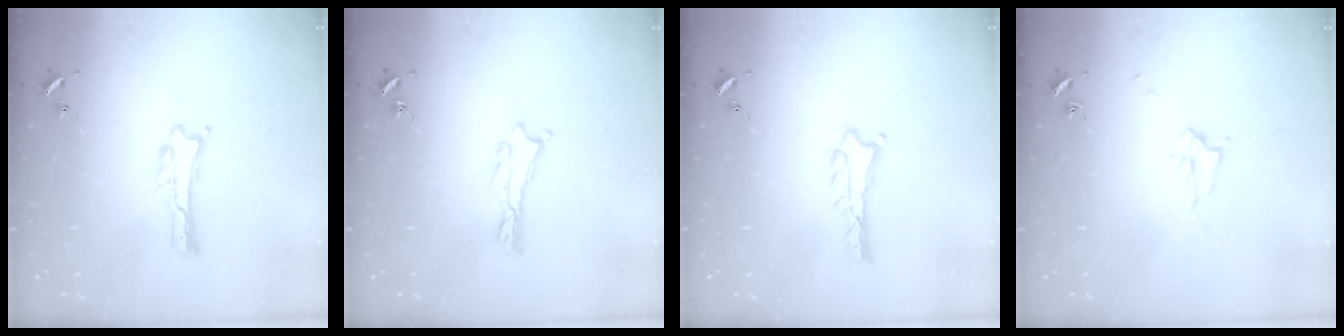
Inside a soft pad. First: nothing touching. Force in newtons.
{"total": 0.0}
{"total": 2.0, "press": 2.0, "slide": 0.3}
{"total": 2.3, "press": 2.3, "slide": 0.3}